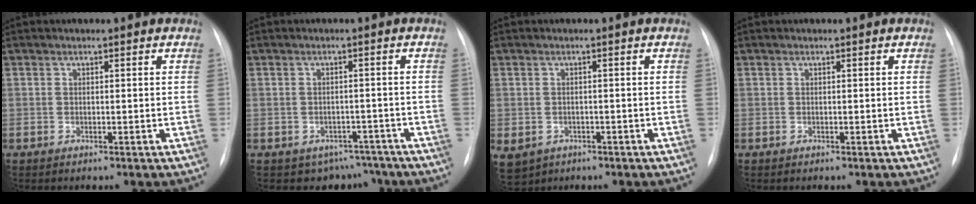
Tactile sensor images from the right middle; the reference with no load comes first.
{"total": 5.2, "force": [-4.0, 3.2, -0.1], "torque": [0.021, 0.020, -0.048]}
{"total": 7.7, "force": [-3.5, 6.4, 2.7], "torque": [-0.072, 0.001, -0.041]}
{"total": 0.0}